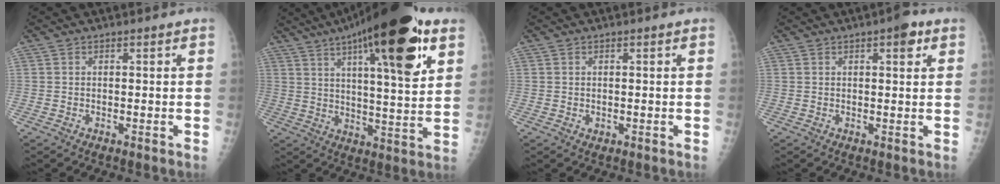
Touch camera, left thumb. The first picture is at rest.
{"total": 25.2, "force": [12.8, 6.5, 20.7], "torque": [-0.305, -0.023, 0.193]}
{"total": 0.7, "force": [0.1, 0.6, 0.4], "torque": [-0.002, -0.001, 0.003]}
{"total": 3.6, "force": [1.8, 1.3, 2.8], "torque": [-0.028, -0.003, 0.019]}